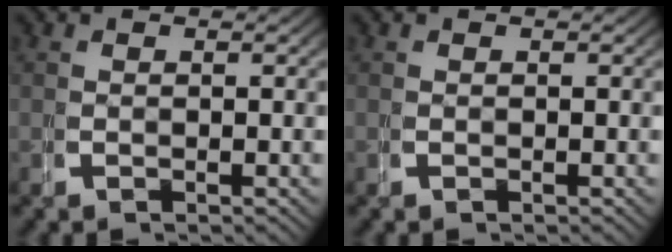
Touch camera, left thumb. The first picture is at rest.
{"total": 0.0}